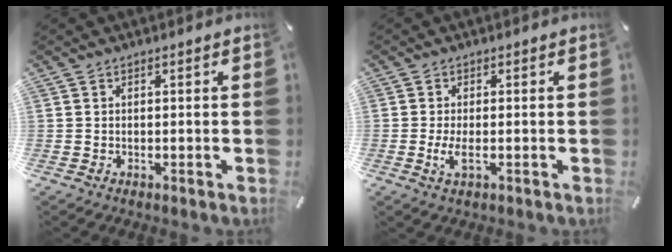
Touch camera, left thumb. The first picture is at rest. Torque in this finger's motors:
{"motor_torque": [0.03, 0.83, 0.13, 0.13, 0.13]}